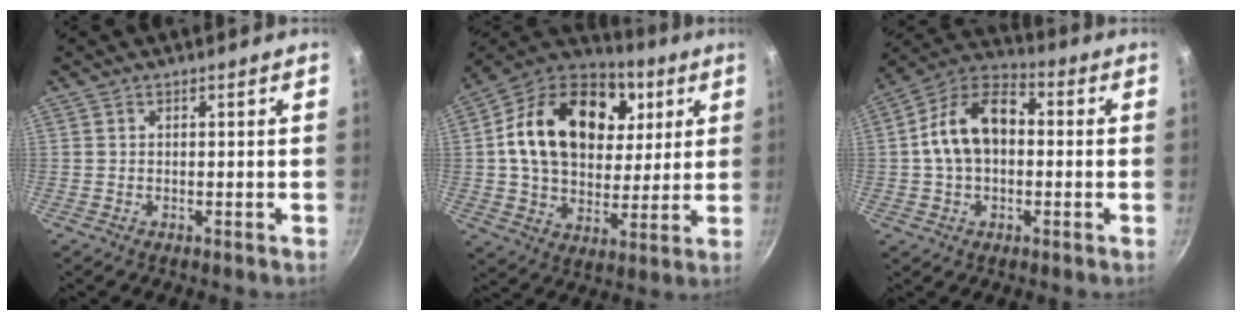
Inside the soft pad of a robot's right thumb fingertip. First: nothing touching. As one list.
[{"total": 25.2, "force": [7.0, 17.8, 16.5], "torque": [-0.262, 0.004, 0.108]}, {"total": 13.8, "force": [0.5, 9.2, 10.3], "torque": [-0.156, 0.039, -0.008]}]